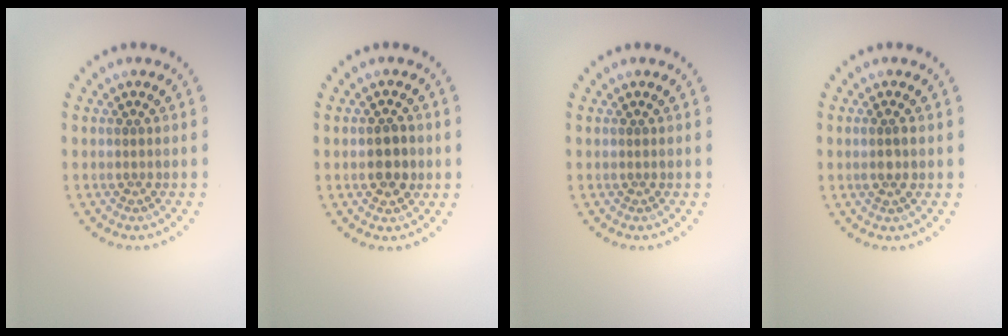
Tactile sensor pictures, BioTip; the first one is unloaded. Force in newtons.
{"total": 2.5, "press": 2.5, "slide": 0.1}
{"total": 0.0}
{"total": 1.5, "press": 1.3, "slide": 0.6}